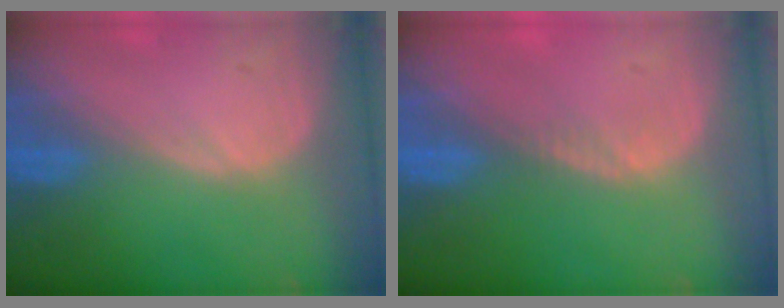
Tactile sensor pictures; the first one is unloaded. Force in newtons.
{"total": 0.7, "press": 0.6, "slide": 0.4}